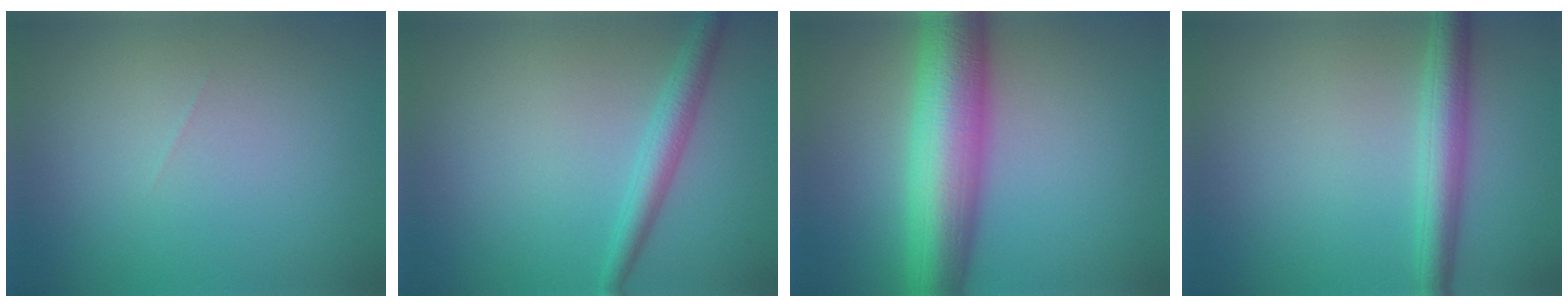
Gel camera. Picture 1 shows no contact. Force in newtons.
{"total": 2.6, "press": 2.6, "slide": 0.1}
{"total": 9.6, "press": 9.6, "slide": 0.1}
{"total": 3.8, "press": 3.8, "slide": 0.1}